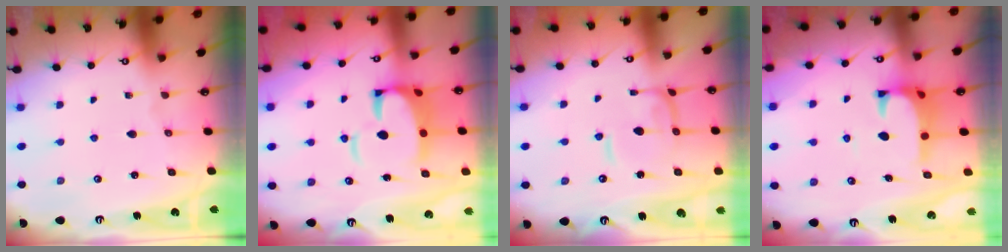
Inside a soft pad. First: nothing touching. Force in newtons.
{"total": 7.2, "press": 7.1, "slide": 1.3}
{"total": 1.0, "press": 0.9, "slide": 0.4}
{"total": 1.4, "press": 1.2, "slide": 0.8}